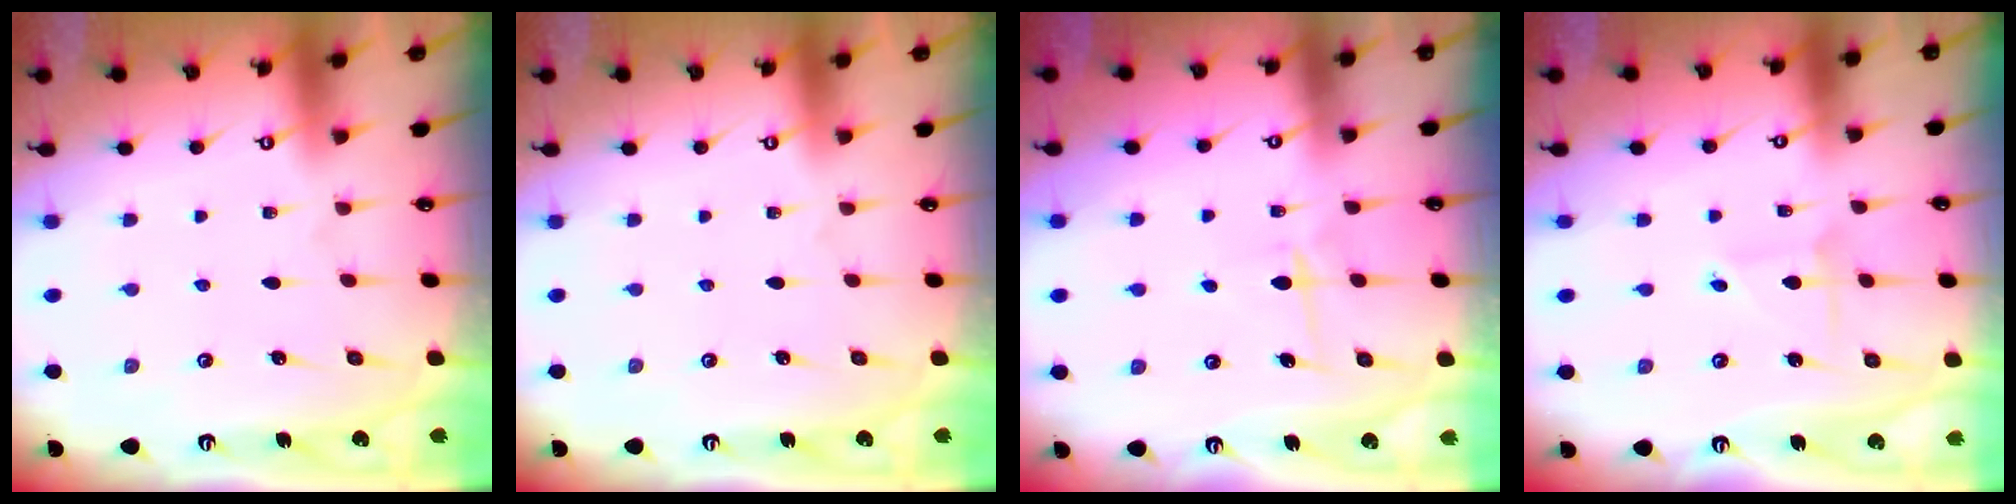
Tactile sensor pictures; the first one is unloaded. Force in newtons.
{"total": 0.0}
{"total": 5.6, "press": 5.5, "slide": 0.7}
{"total": 2.2, "press": 2.2, "slide": 0.2}